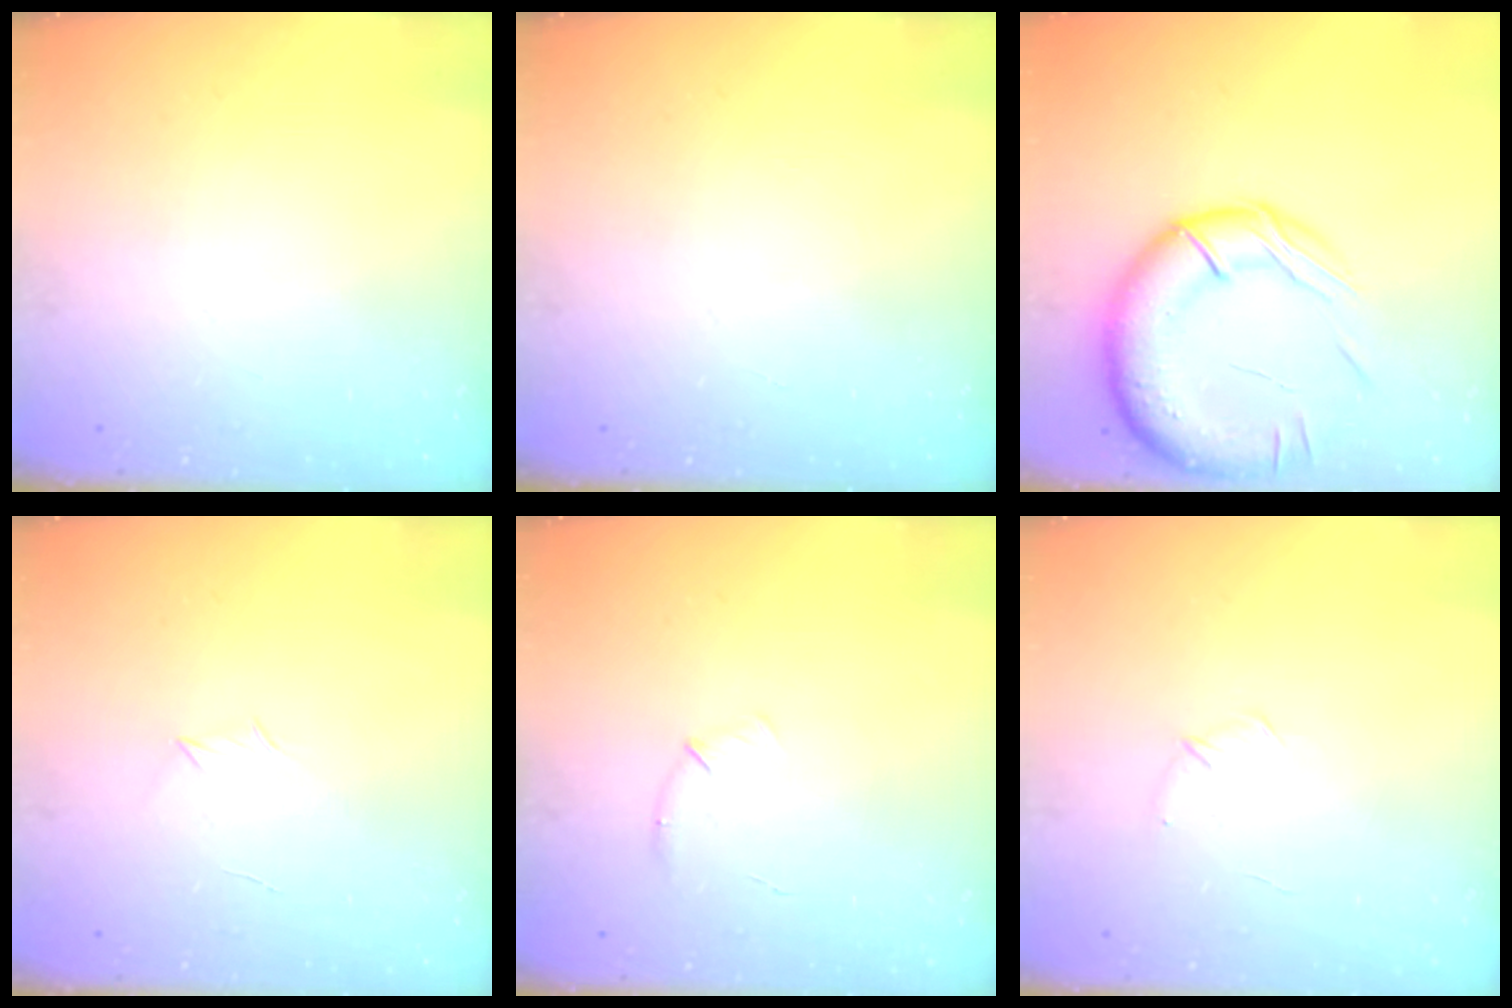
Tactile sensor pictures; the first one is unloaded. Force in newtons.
{"total": 0.0}
{"total": 19.3, "press": 19.1, "slide": 2.8}
{"total": 3.2, "press": 3.1, "slide": 0.8}
{"total": 5.5, "press": 5.2, "slide": 1.6}
{"total": 5.0, "press": 4.9, "slide": 1.3}